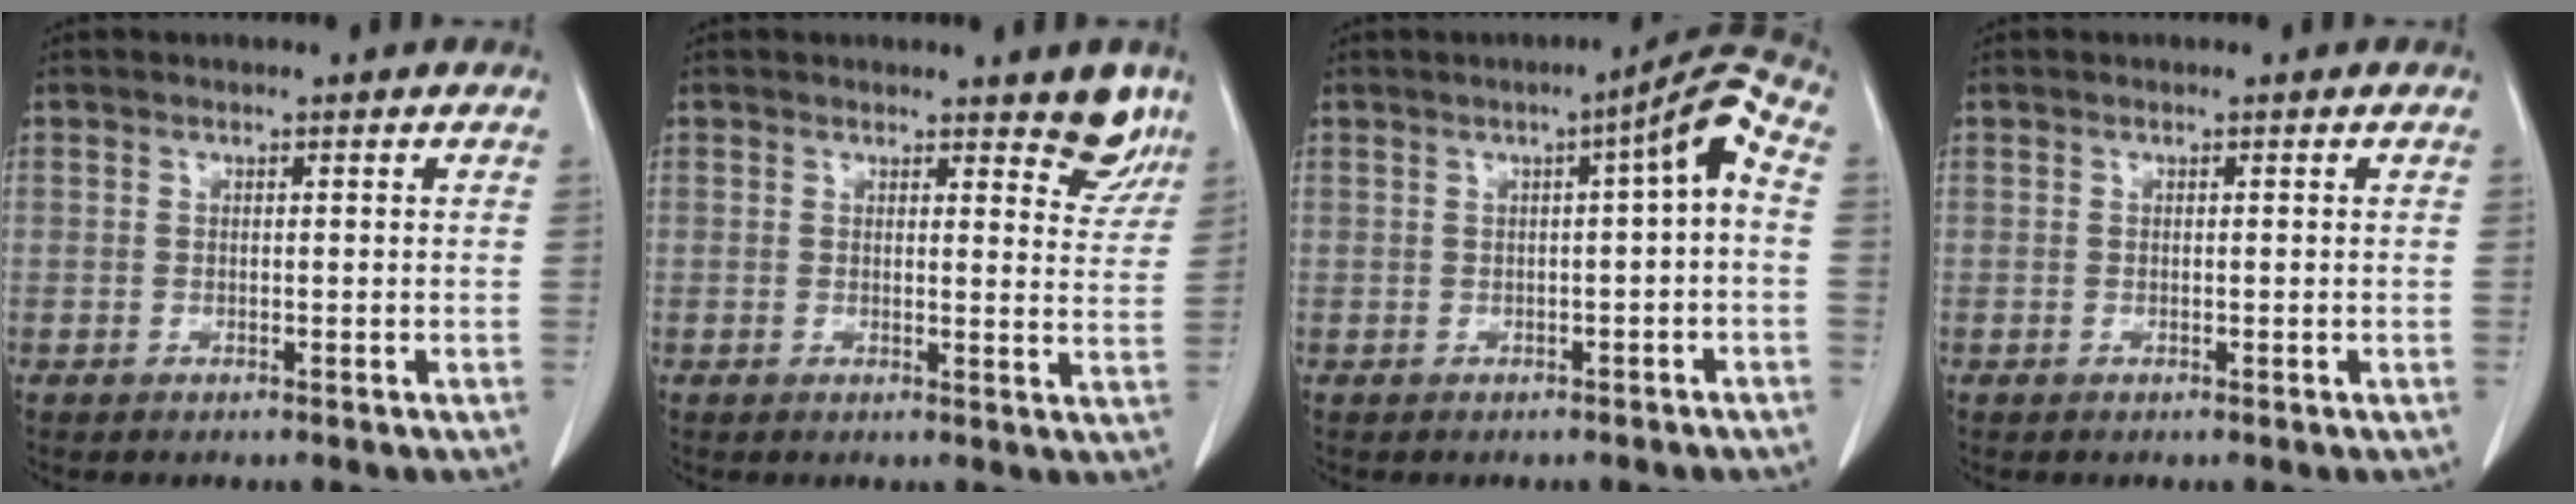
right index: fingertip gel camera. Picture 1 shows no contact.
{"total": 5.3, "force": [4.2, 1.4, 2.9], "torque": [-0.019, -0.024, 0.042]}
{"total": 6.0, "force": [0.5, 0.3, 6.0], "torque": [-0.077, 0.015, 0.001]}
{"total": 0.0}